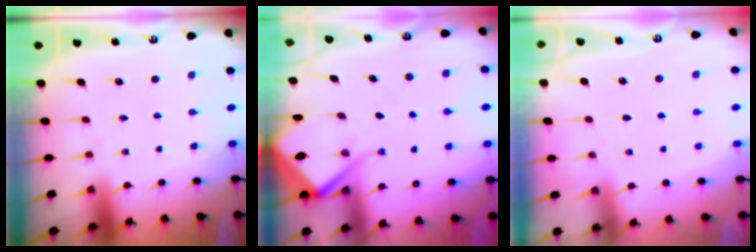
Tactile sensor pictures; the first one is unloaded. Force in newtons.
{"total": 6.5, "press": 6.4, "slide": 0.7}
{"total": 3.0, "press": 3.0, "slide": 0.4}